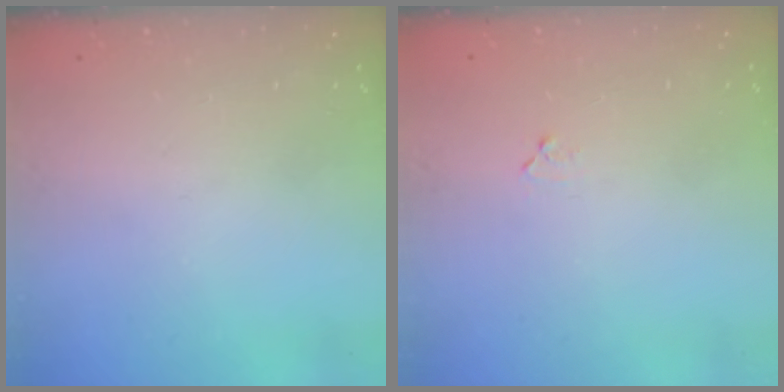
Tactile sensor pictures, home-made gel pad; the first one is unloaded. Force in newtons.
{"total": 3.4, "press": 3.4, "slide": 0.4}